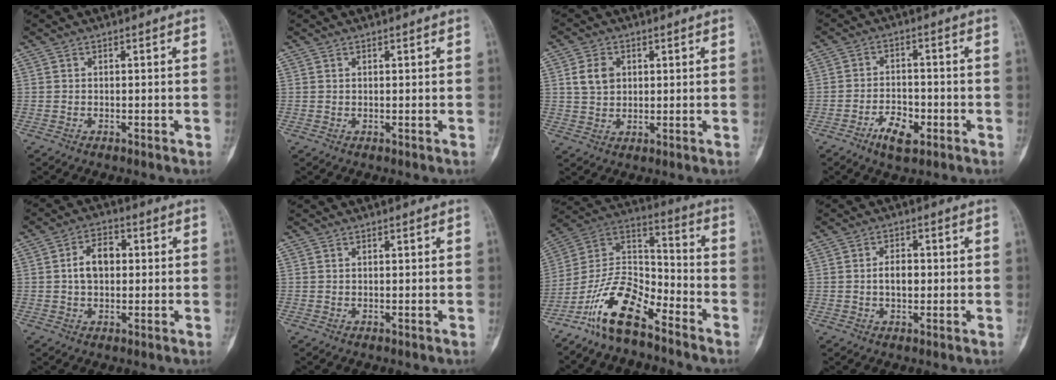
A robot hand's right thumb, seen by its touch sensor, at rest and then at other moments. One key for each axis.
{"total": 0.0}
{"total": 5.2, "fx": 1.5, "fy": 4.0, "fz": 2.9, "tx": -0.034, "ty": 0.000, "tz": 0.027}
{"total": 6.3, "fx": -3.2, "fy": 3.2, "fz": 4.3, "tx": -0.061, "ty": 0.020, "tz": -0.055}
{"total": 6.5, "fx": 0.6, "fy": 4.4, "fz": 4.8, "tx": -0.065, "ty": 0.018, "tz": 0.005}
{"total": 0.0}
{"total": 14.5, "fx": -10.0, "fy": 5.5, "fz": 9.0, "tx": -0.154, "ty": 0.086, "tz": -0.195}
{"total": 3.9, "fx": 0.0, "fy": 2.5, "fz": 2.9, "tx": -0.037, "ty": 0.008, "tz": -0.003}